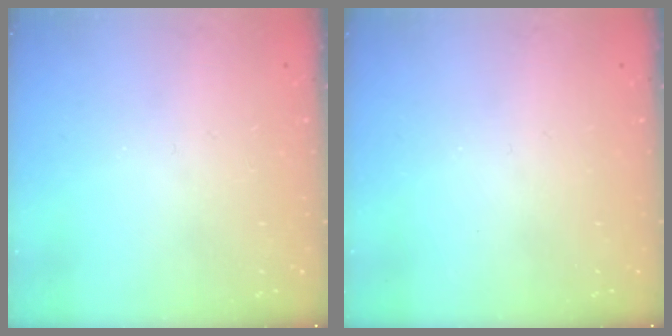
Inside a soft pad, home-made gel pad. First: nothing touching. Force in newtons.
{"total": 0.0}